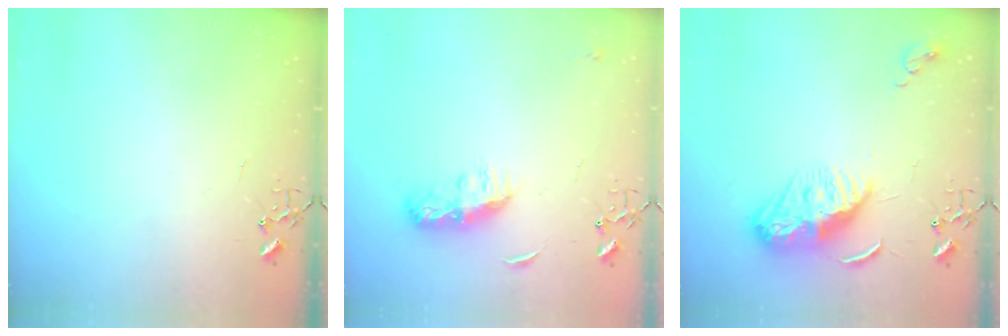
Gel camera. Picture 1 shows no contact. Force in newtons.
{"total": 9.4, "press": 9.4, "slide": 0.3}
{"total": 10.0, "press": 10.0, "slide": 0.9}